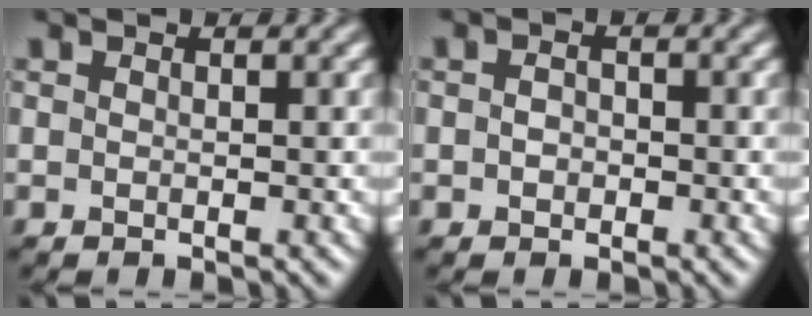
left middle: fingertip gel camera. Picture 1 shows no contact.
{"total": 1.2, "force": [-0.2, 0.9, 0.7], "torque": [-0.014, -0.002, -0.007]}